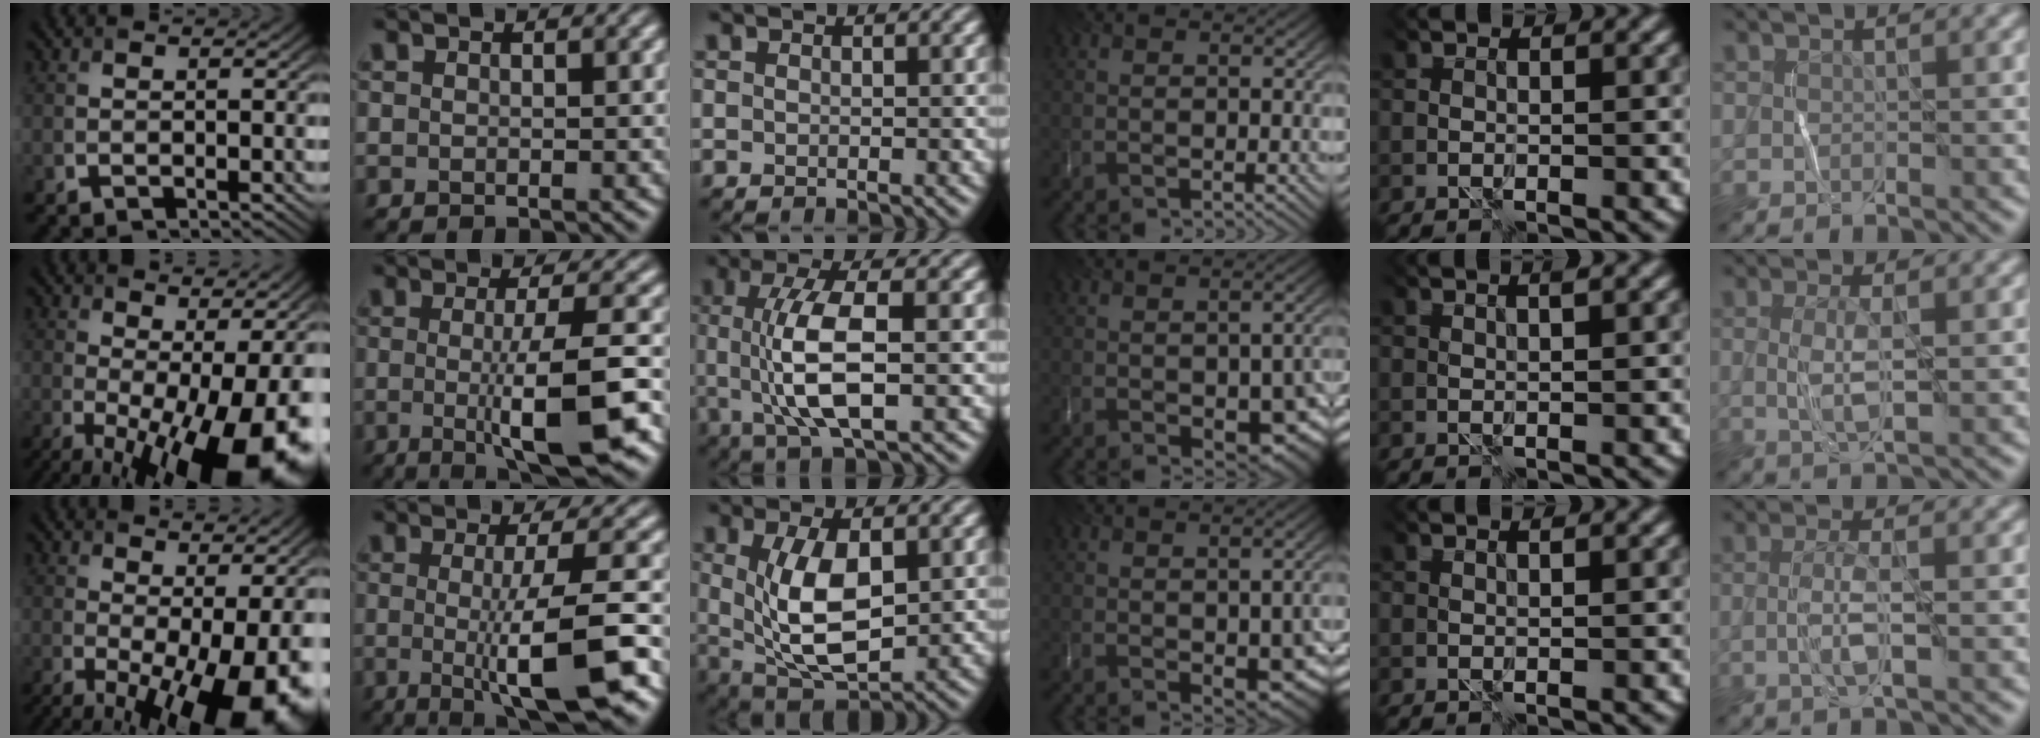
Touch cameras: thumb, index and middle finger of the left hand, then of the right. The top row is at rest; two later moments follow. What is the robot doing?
{"motion": "wrap", "object": "string"}